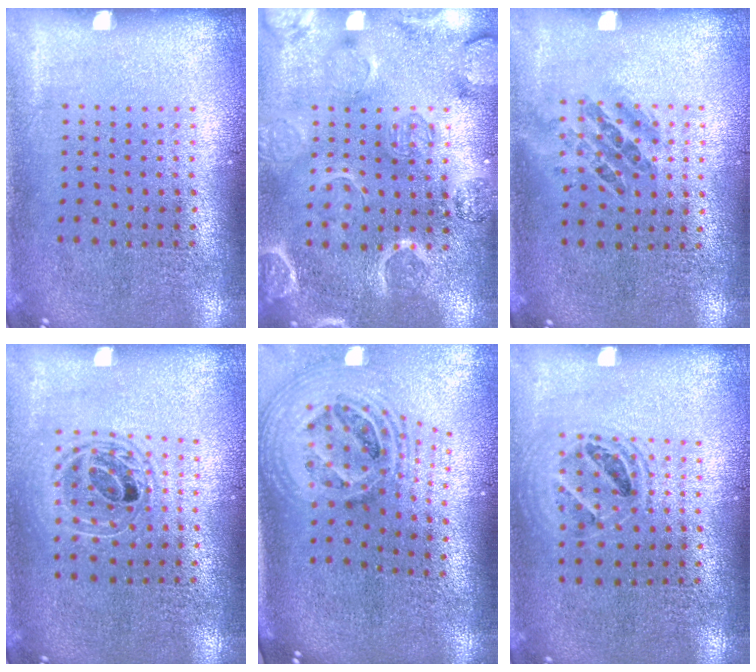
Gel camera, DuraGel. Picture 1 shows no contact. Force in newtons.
{"total": 2.9, "press": 2.8, "slide": 0.3}
{"total": 0.9, "press": 0.8, "slide": 0.5}
{"total": 1.7, "press": 1.4, "slide": 0.9}
{"total": 2.3, "press": 1.6, "slide": 1.6}
{"total": 1.4, "press": 1.2, "slide": 0.6}